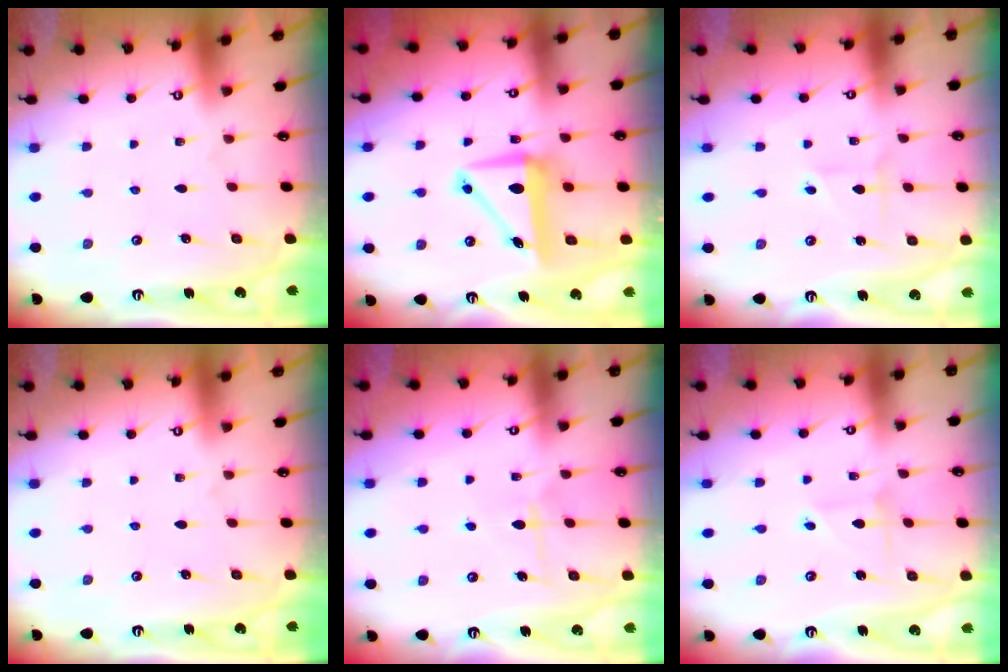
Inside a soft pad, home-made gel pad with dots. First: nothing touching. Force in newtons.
{"total": 7.9, "press": 7.7, "slide": 1.7}
{"total": 1.8, "press": 1.8, "slide": 0.2}
{"total": 0.0}
{"total": 7.0, "press": 7.0, "slide": 0.5}
{"total": 2.2, "press": 2.2, "slide": 0.2}